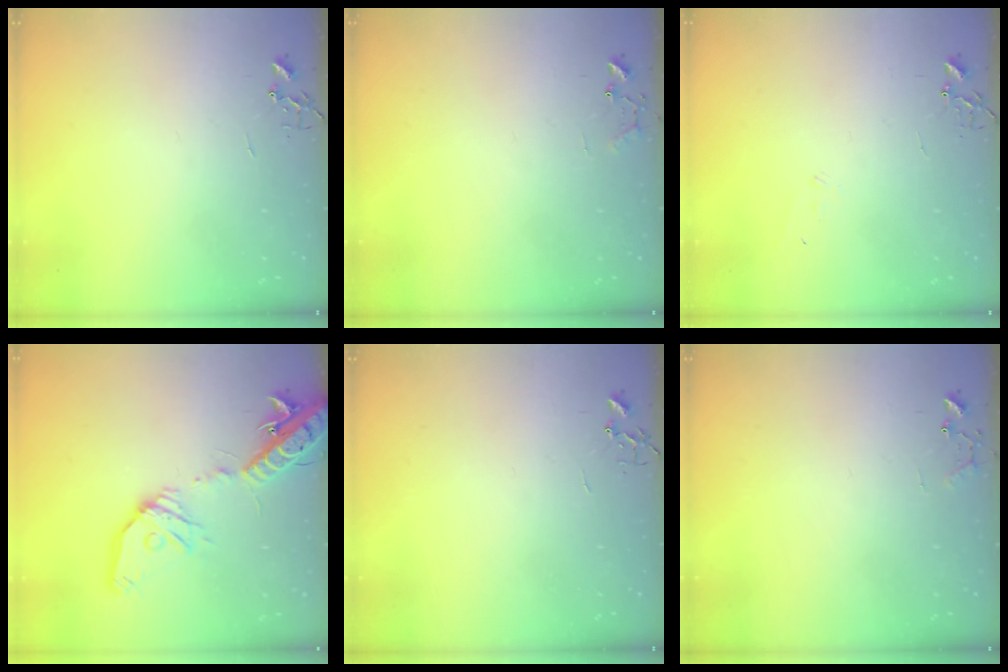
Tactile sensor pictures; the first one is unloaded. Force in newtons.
{"total": 7.4, "press": 7.4, "slide": 0.6}
{"total": 5.6, "press": 5.6, "slide": 0.7}
{"total": 20.1, "press": 19.7, "slide": 3.9}
{"total": 0.0}
{"total": 7.4, "press": 7.4, "slide": 0.6}